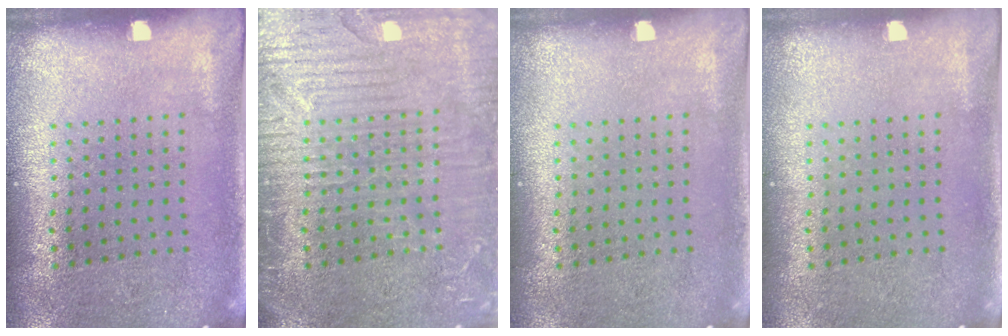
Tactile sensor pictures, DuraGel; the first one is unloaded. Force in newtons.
{"total": 5.8, "press": 5.8, "slide": 0.7}
{"total": 0.0}
{"total": 0.0}